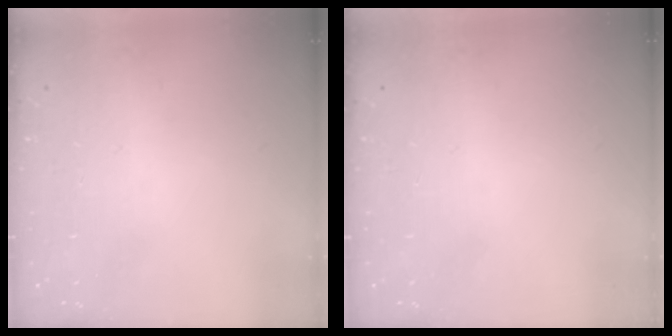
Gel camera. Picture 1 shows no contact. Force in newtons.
{"total": 0.0}